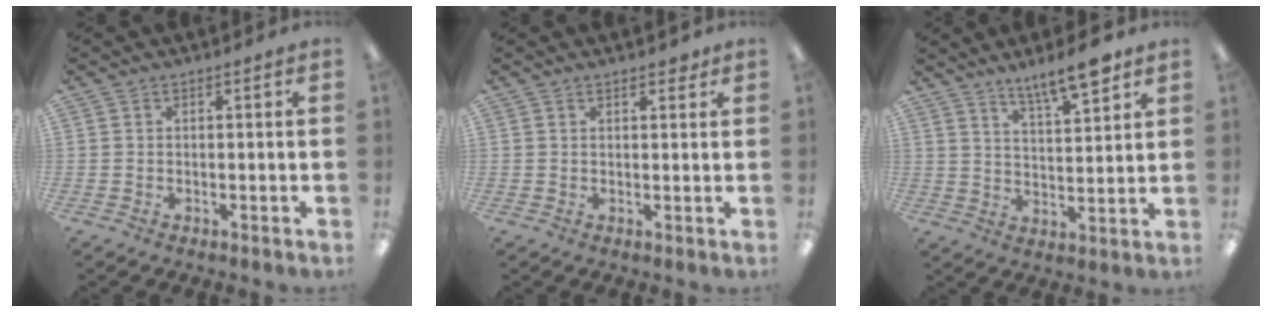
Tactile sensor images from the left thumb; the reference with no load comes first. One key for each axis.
{"total": 2.0, "fx": 1.6, "fy": 0.6, "fz": 1.1, "tx": -0.015, "ty": -0.003, "tz": 0.027}
{"total": 9.9, "fx": 7.9, "fy": 2.3, "fz": 5.5, "tx": -0.077, "ty": -0.052, "tz": 0.134}